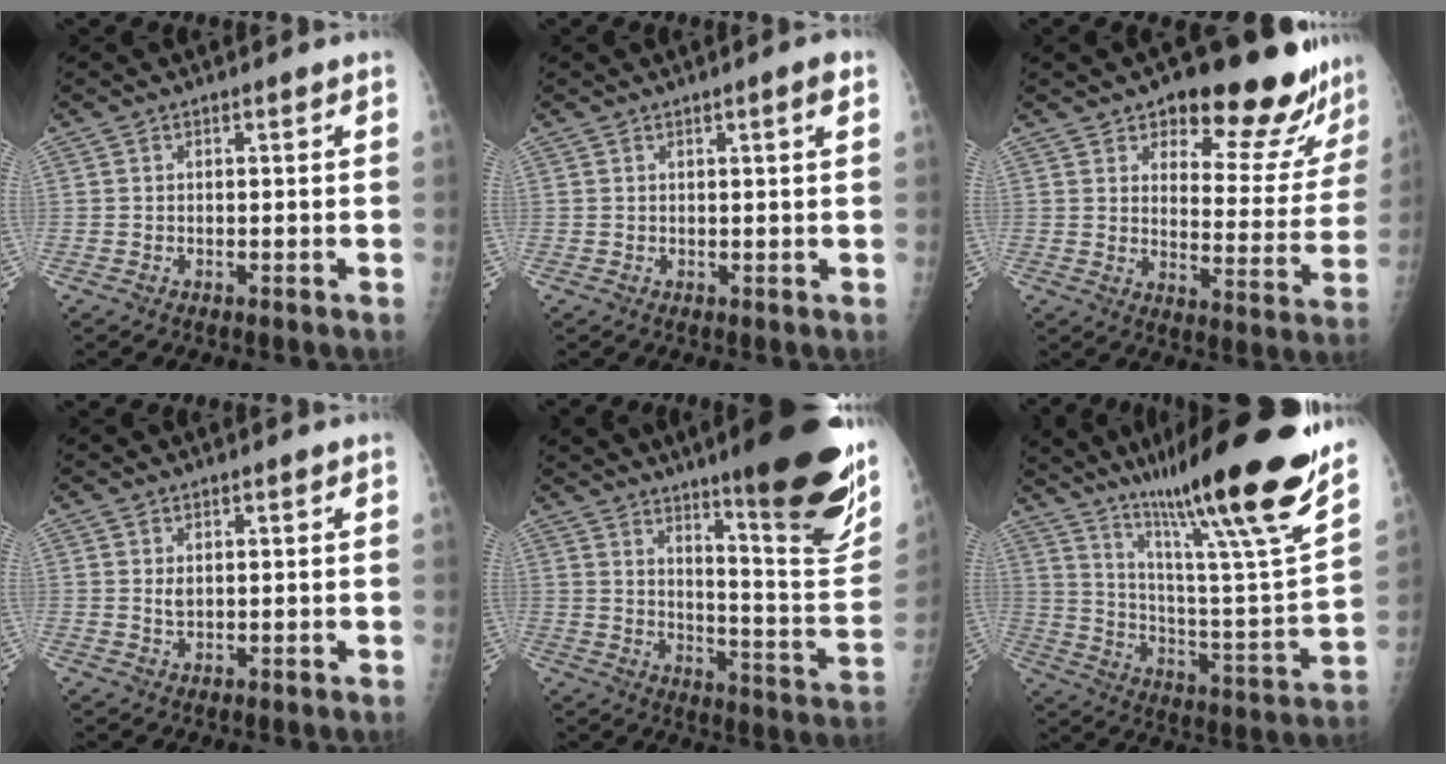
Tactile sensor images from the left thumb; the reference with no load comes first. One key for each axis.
{"total": 2.0, "fx": 1.0, "fy": 0.0, "fz": 1.8, "tx": -0.028, "ty": -0.003, "tz": 0.014}
{"total": 20.6, "fx": 16.0, "fy": 7.7, "fz": 10.5, "tx": -0.081, "ty": -0.094, "tz": 0.199}
{"total": 1.9, "fx": 1.0, "fy": 0.9, "fz": 1.4, "tx": -0.023, "ty": -0.009, "tz": 0.022}
{"total": 26.3, "fx": 15.6, "fy": 4.3, "fz": 20.7, "tx": -0.254, "ty": -0.081, "tz": 0.228}
{"total": 29.7, "fx": 21.2, "fy": 2.2, "fz": 20.7, "tx": -0.312, "ty": -0.096, "tz": 0.335}